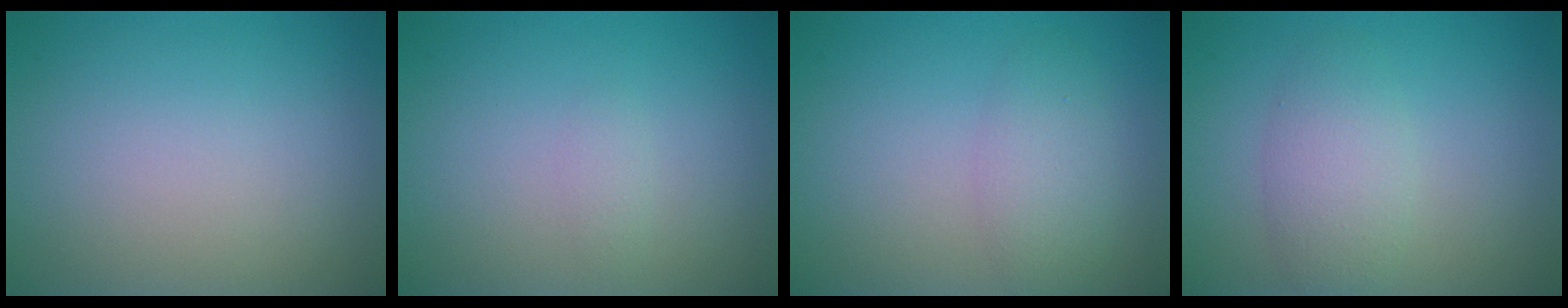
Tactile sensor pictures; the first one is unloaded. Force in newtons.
{"total": 0.7, "press": 0.7, "slide": 0.0}
{"total": 1.8, "press": 1.8, "slide": 0.2}
{"total": 3.1, "press": 3.1, "slide": 0.0}